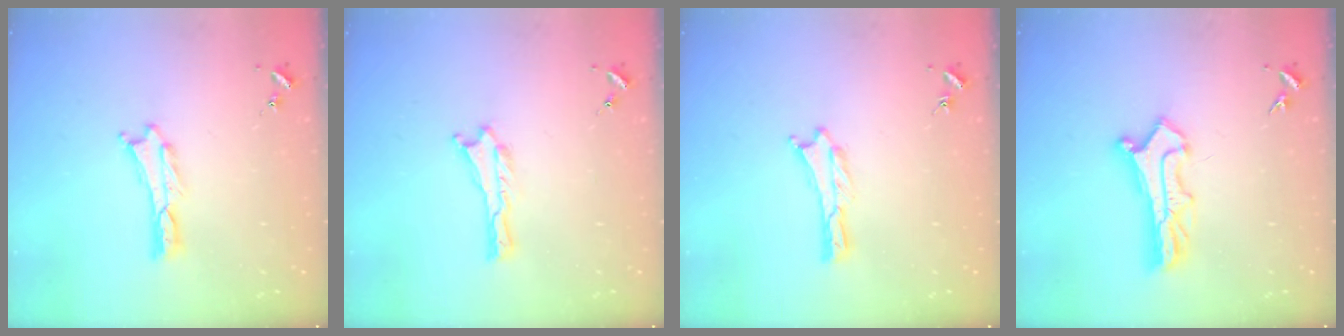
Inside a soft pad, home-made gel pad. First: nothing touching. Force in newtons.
{"total": 0.0}
{"total": 0.0}
{"total": 4.3, "press": 4.3, "slide": 0.4}